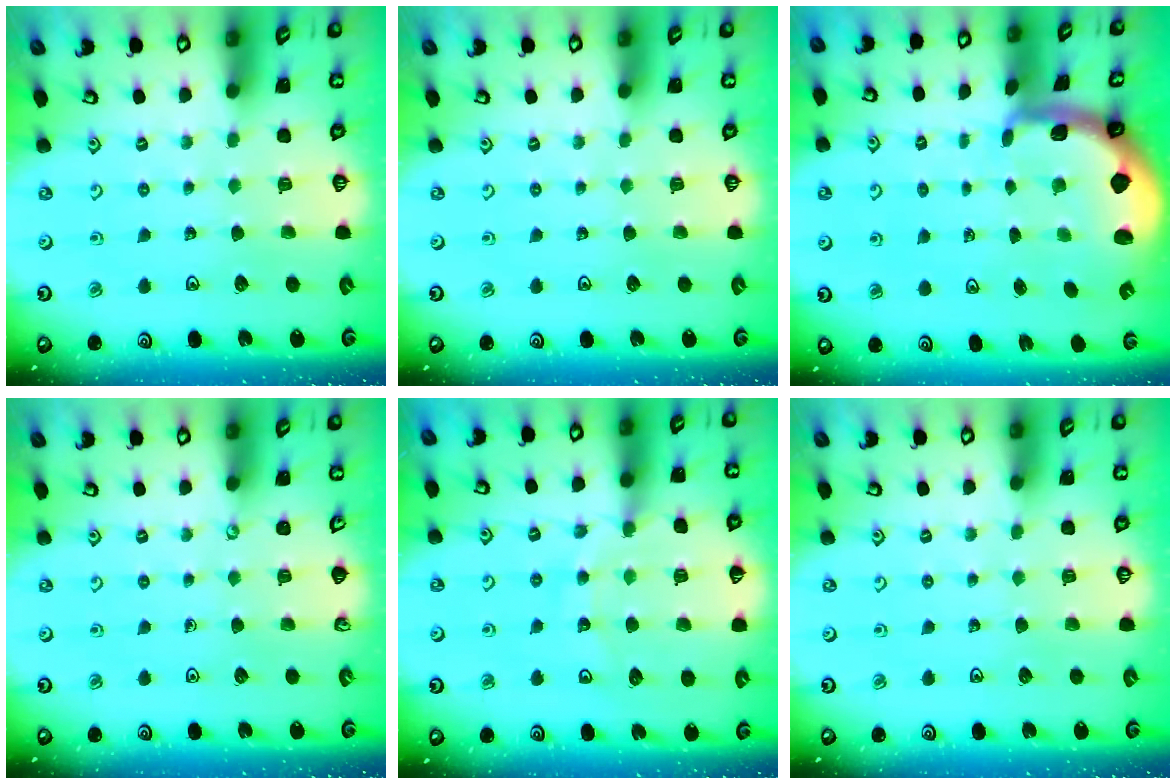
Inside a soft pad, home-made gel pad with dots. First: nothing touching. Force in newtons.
{"total": 0.0}
{"total": 1.7, "press": 1.7, "slide": 0.4}
{"total": 0.0}
{"total": 11.7, "press": 11.6, "slide": 1.5}
{"total": 0.0}